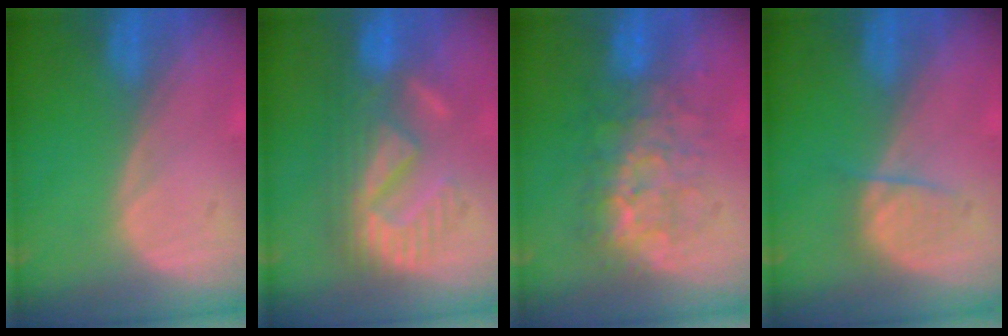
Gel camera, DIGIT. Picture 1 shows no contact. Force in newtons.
{"total": 8.9, "press": 8.8, "slide": 1.8}
{"total": 7.7, "press": 7.6, "slide": 1.4}
{"total": 2.6, "press": 2.5, "slide": 0.5}